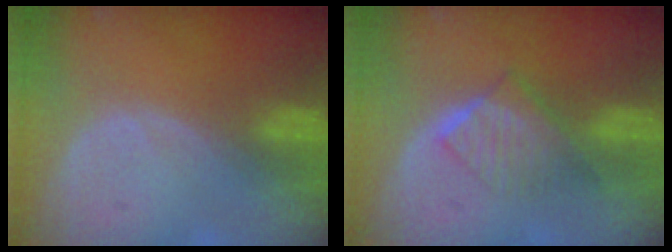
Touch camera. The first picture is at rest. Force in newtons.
{"total": 6.5, "press": 5.5, "slide": 3.4}